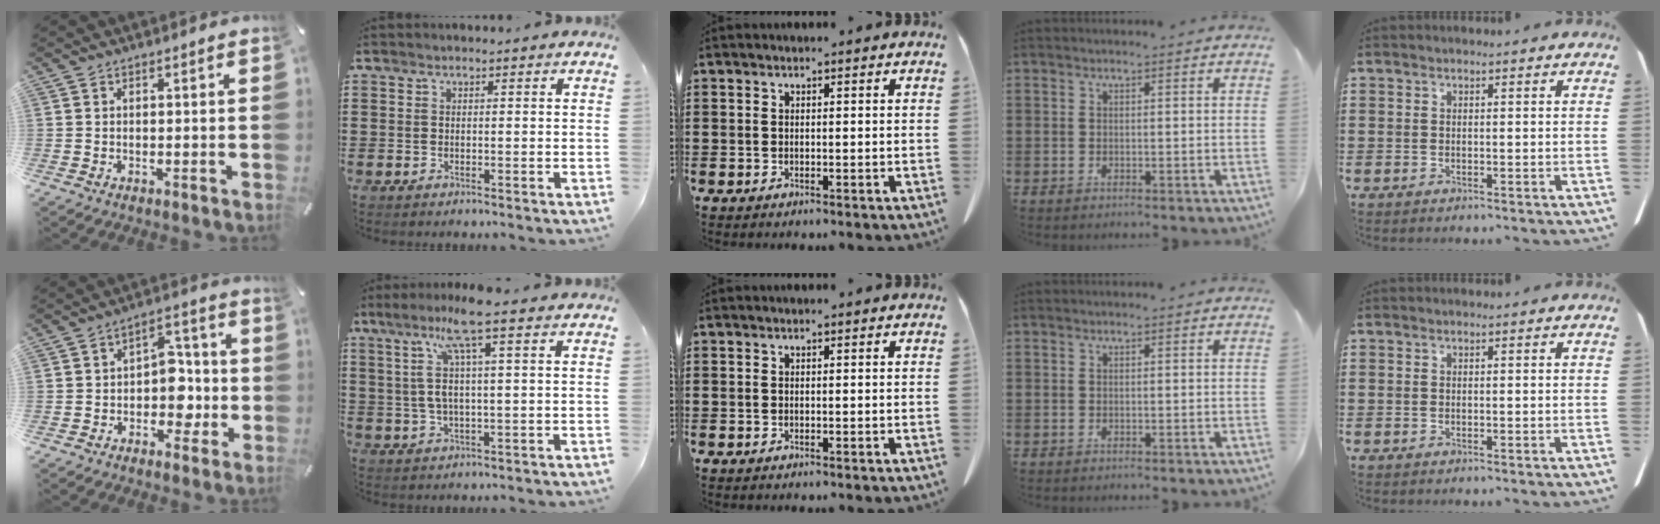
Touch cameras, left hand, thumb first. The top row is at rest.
{"thumb": {"total": 8.9, "force": [-1.9, 7.0, 5.1], "torque": [-0.058, 0.021, -0.033]}, "index": {"total": 8.4, "force": [3.4, 0.5, 7.7], "torque": [-0.169, -0.002, 0.053]}}